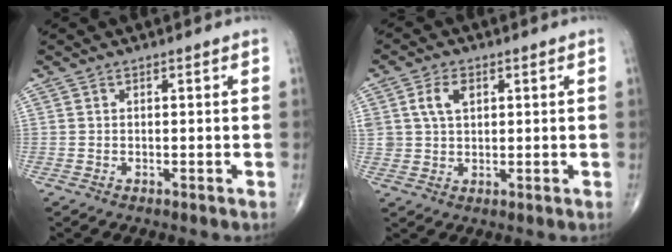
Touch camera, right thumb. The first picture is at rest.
{"total": 5.1, "force": [1.8, 3.4, 3.4], "torque": [-0.058, -0.002, 0.035]}